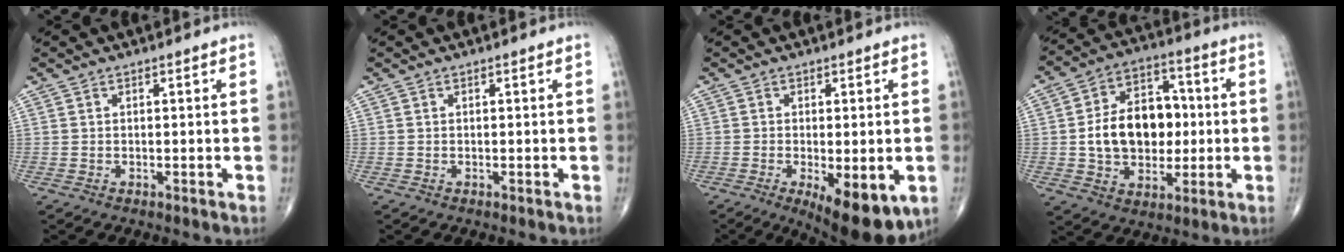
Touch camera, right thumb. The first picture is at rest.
{"total": 0.0}
{"total": 12.1, "force": [-4.5, 4.6, 10.3], "torque": [-0.140, -0.018, -0.057]}
{"total": 15.8, "force": [-0.1, 11.2, 11.1], "torque": [-0.146, 0.025, 0.003]}